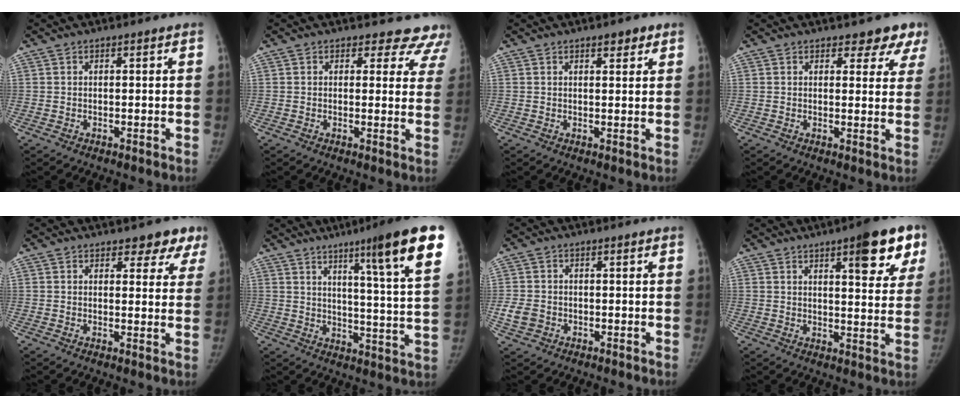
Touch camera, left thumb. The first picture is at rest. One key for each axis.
{"total": 8.9, "fx": 7.9, "fy": 4.0, "fz": 0.2, "tx": 0.058, "ty": -0.039, "tz": 0.052}
{"total": 2.5, "fx": 1.7, "fy": 1.1, "fz": 1.5, "tx": -0.009, "ty": -0.008, "tz": 0.021}
{"total": 5.3, "fx": 4.4, "fy": 2.6, "fz": 1.5, "tx": 0.020, "ty": -0.025, "tz": 0.036}
{"total": 5.4, "fx": 4.1, "fy": 2.8, "fz": 2.0, "tx": 0.015, "ty": -0.022, "tz": 0.037}
{"total": 19.6, "fx": 11.2, "fy": 1.1, "fz": 16.0, "tx": -0.205, "ty": -0.048, "tz": 0.147}
{"total": 3.6, "fx": -1.2, "fy": 3.0, "fz": 1.7, "tx": -0.029, "ty": 0.007, "tz": -0.019}
{"total": 13.6, "fx": 7.2, "fy": 4.2, "fz": 10.8, "tx": -0.093, "ty": -0.027, "tz": 0.088}